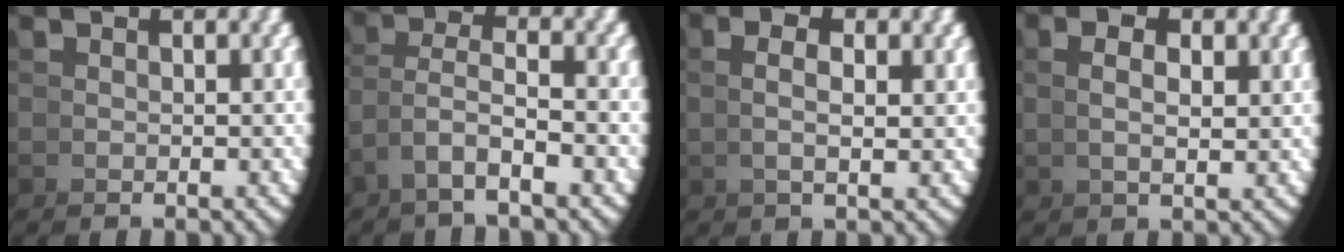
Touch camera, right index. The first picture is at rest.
{"total": 3.4, "force": [0.0, 1.7, 2.9], "torque": [-0.063, -0.008, 0.004]}
{"total": 2.1, "force": [1.1, -0.4, 1.8], "torque": [-0.032, 0.005, 0.024]}
{"total": 2.0, "force": [1.2, -0.4, 1.5], "torque": [-0.022, 0.002, 0.028]}